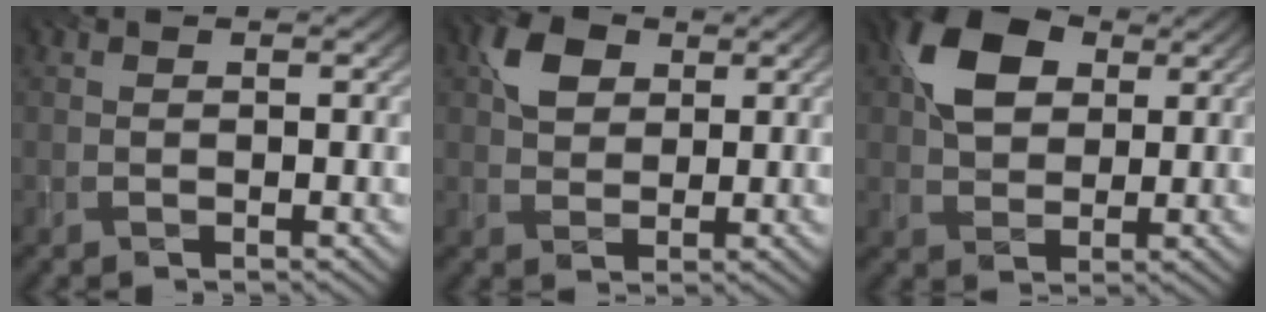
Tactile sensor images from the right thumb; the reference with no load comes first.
{"total": 5.0, "force": [1.9, 3.5, 3.0], "torque": [-0.061, 0.006, 0.033]}
{"total": 9.2, "force": [3.0, 6.3, 6.0], "torque": [-0.129, 0.012, 0.051]}